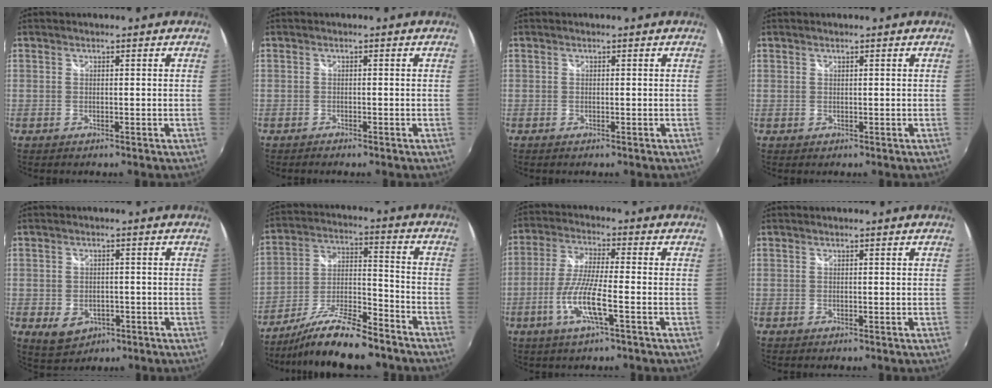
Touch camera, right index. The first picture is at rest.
{"total": 1.0, "force": [-0.9, 0.3, 0.3], "torque": [-0.013, -0.004, -0.017]}
{"total": 0.0}
{"total": 0.8, "force": [0.2, 0.8, 0.0], "torque": [0.003, 0.002, 0.001]}
{"total": 6.2, "force": [-2.4, 4.8, 3.2], "torque": [-0.071, -0.009, -0.027]}
{"total": 15.7, "force": [-13.0, 3.0, 8.4], "torque": [-0.172, -0.011, -0.225]}
{"total": 9.4, "force": [-3.6, 0.8, 8.6], "torque": [-0.182, -0.007, -0.072]}
{"total": 0.0}